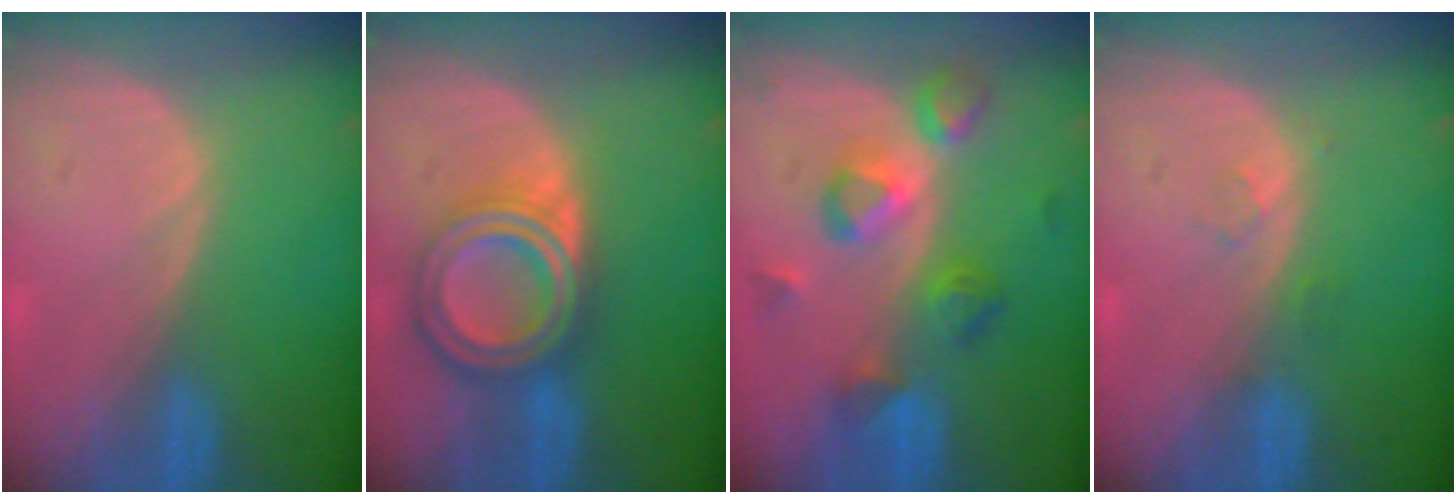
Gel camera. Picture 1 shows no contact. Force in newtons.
{"total": 8.1, "press": 8.1, "slide": 0.5}
{"total": 7.5, "press": 7.5, "slide": 0.9}
{"total": 1.4, "press": 1.4, "slide": 0.1}